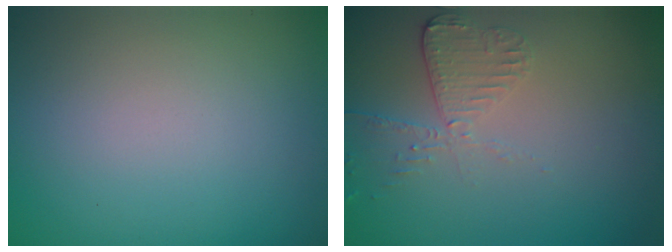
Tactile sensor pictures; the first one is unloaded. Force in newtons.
{"total": 2.5, "press": 2.3, "slide": 1.0}